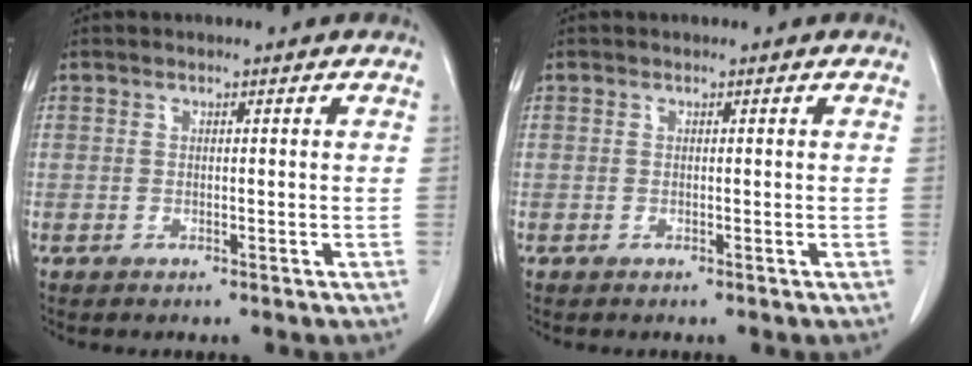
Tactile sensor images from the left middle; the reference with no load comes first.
{"total": 0.0}